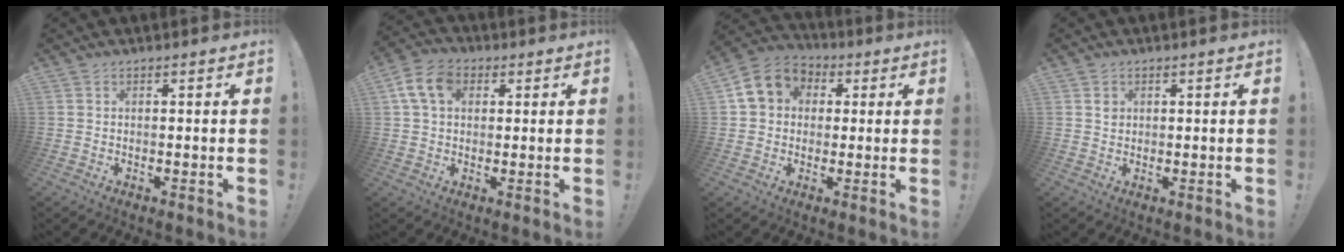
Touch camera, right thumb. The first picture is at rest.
{"total": 10.4, "force": [3.3, 7.4, 6.5], "torque": [-0.113, 0.005, 0.064]}
{"total": 11.4, "force": [3.2, 9.5, 5.3], "torque": [-0.073, 0.000, 0.068]}
{"total": 1.3, "force": [0.5, 1.2, 0.4], "torque": [0.008, -0.003, 0.005]}